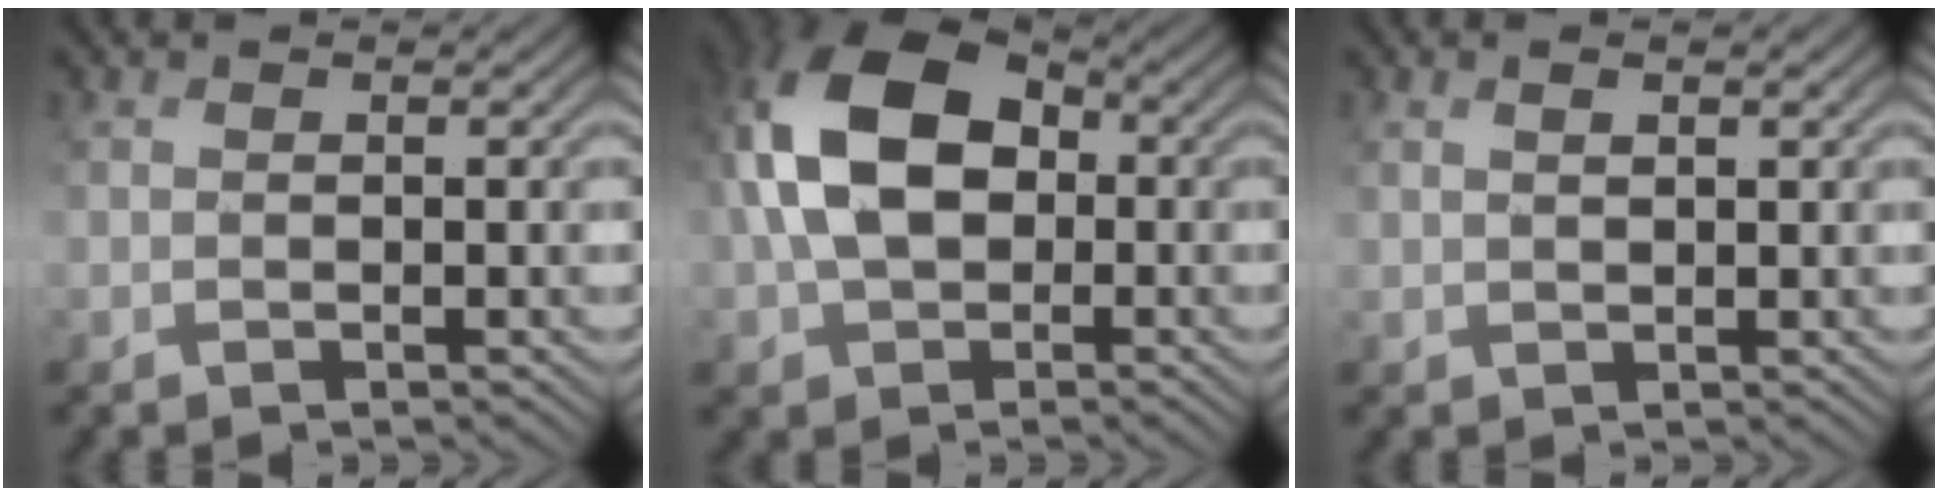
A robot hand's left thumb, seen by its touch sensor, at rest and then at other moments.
{"total": 13.1, "force": [0.4, 8.7, 9.7], "torque": [-0.217, 0.011, -0.005]}
{"total": 1.4, "force": [0.8, 0.5, 1.1], "torque": [-0.024, 0.000, 0.020]}